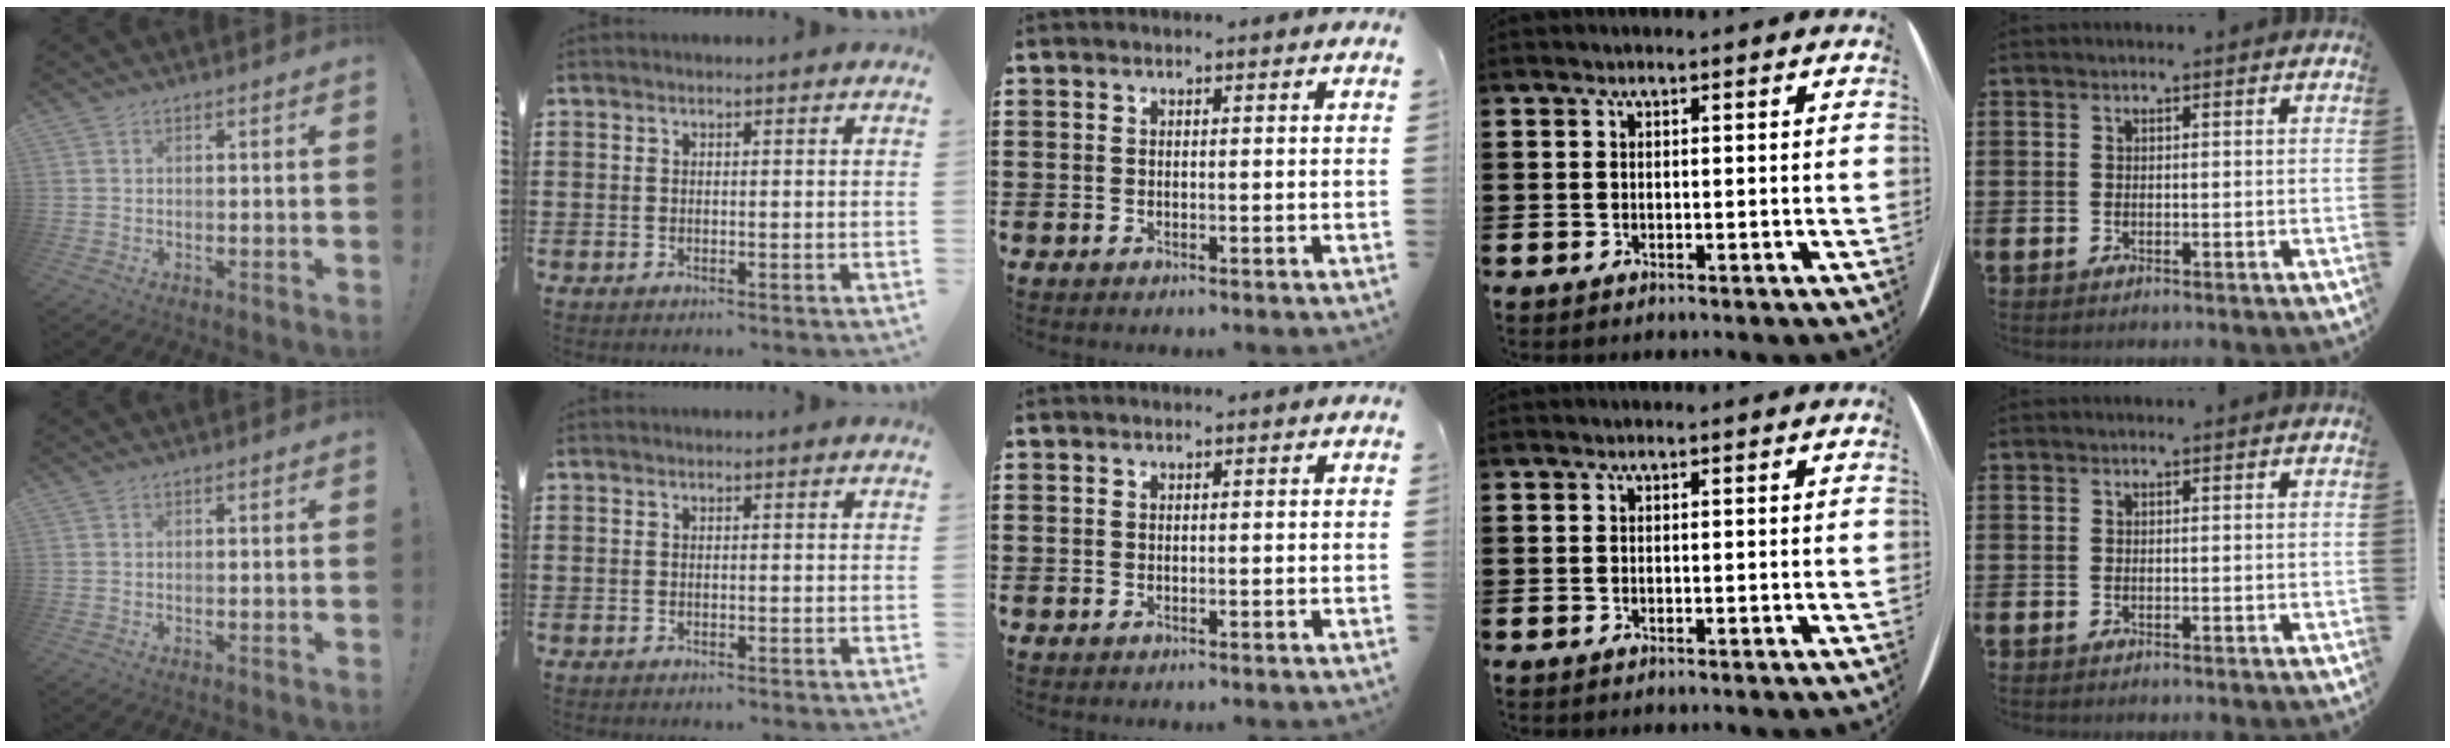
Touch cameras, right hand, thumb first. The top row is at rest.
{}